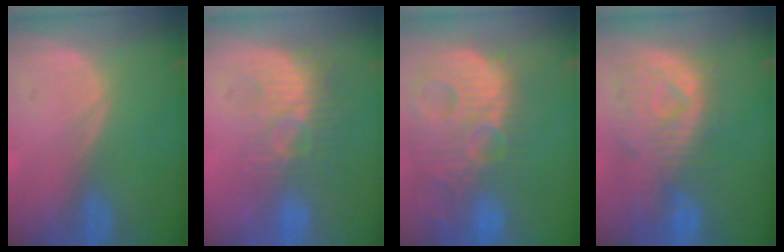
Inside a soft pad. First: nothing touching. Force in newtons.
{"total": 8.7, "press": 8.1, "slide": 3.2}
{"total": 14.6, "press": 12.6, "slide": 7.3}
{"total": 10.9, "press": 9.6, "slide": 5.2}